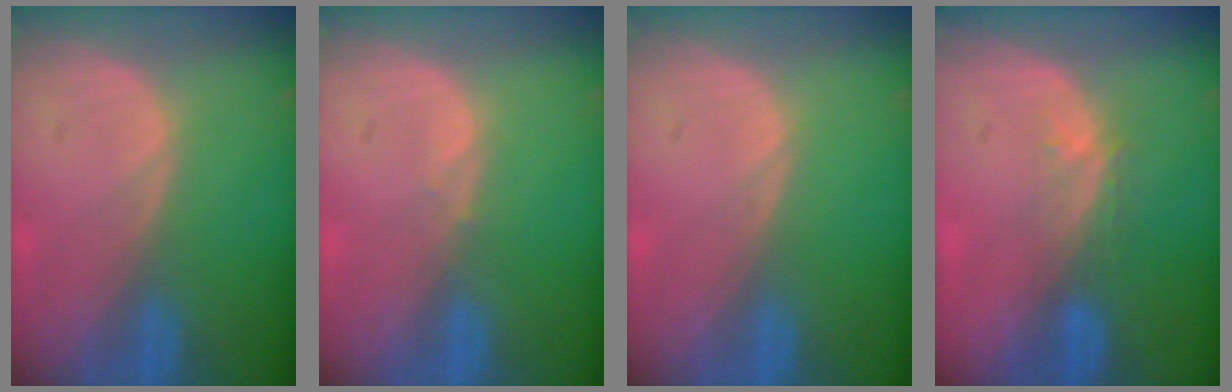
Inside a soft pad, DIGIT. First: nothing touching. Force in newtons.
{"total": 0.5, "press": 0.5, "slide": 0.2}
{"total": 0.0}
{"total": 2.9, "press": 2.4, "slide": 1.7}